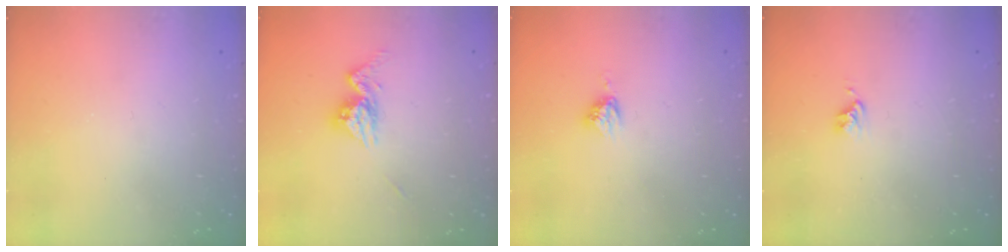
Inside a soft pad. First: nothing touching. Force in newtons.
{"total": 9.4, "press": 9.4, "slide": 0.8}
{"total": 4.9, "press": 4.8, "slide": 0.4}
{"total": 2.7, "press": 2.6, "slide": 0.4}